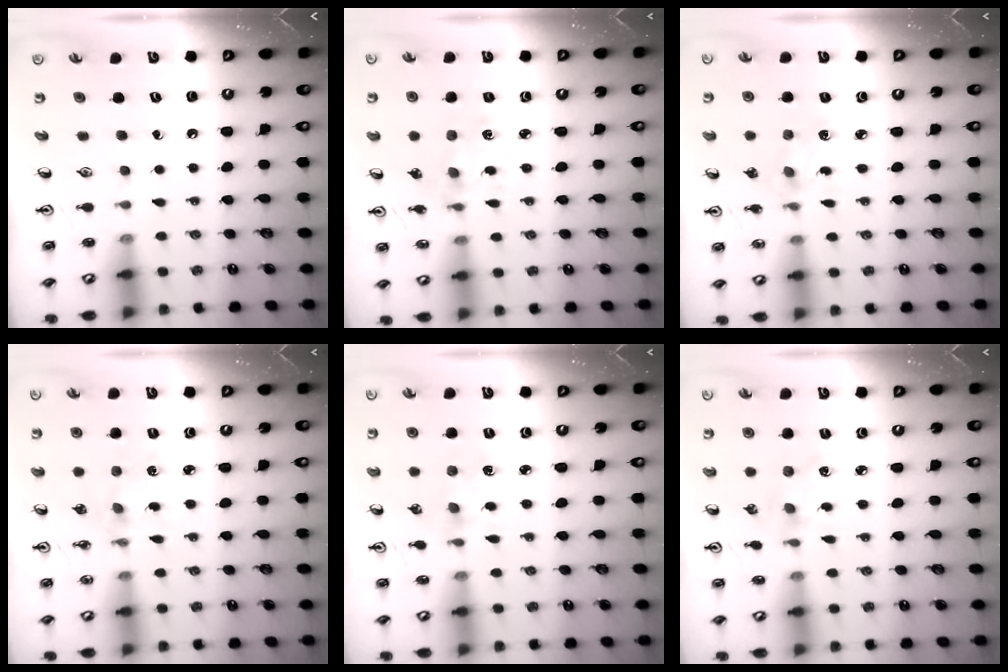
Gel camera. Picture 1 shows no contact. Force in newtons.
{"total": 1.1, "press": 1.1, "slide": 0.3}
{"total": 1.9, "press": 1.9, "slide": 0.4}
{"total": 2.8, "press": 2.8, "slide": 0.4}
{"total": 1.9, "press": 1.9, "slide": 0.3}
{"total": 2.9, "press": 2.8, "slide": 0.4}